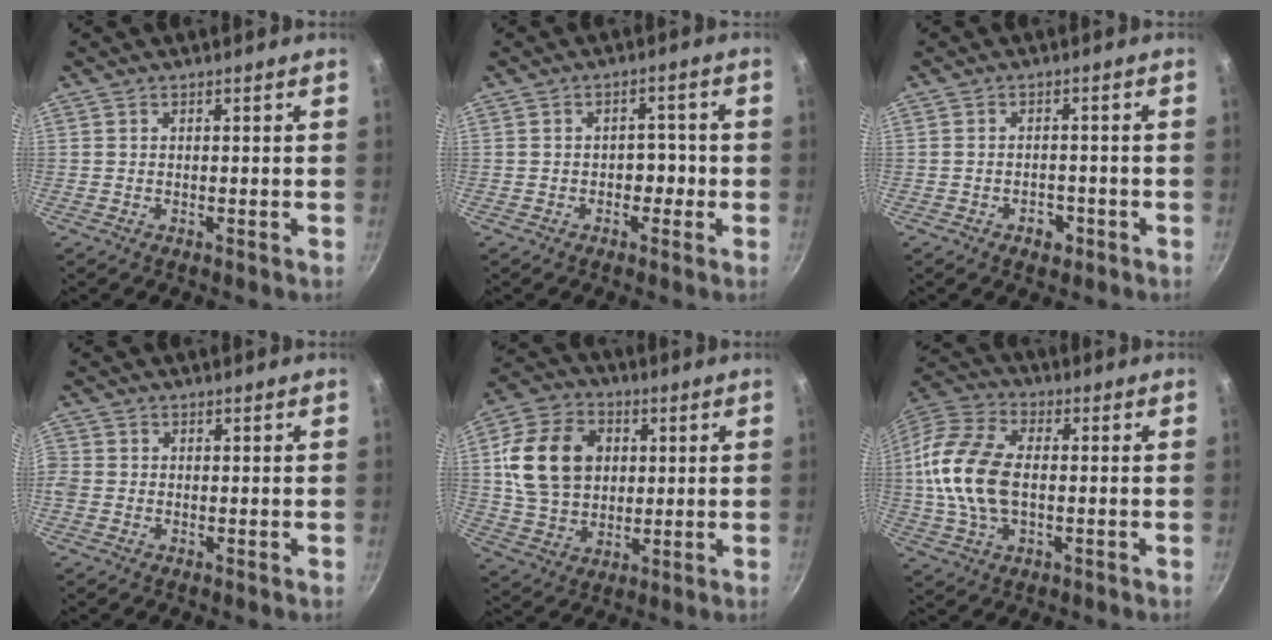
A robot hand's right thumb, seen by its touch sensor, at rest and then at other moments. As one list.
[{"total": 3.2, "force": [-1.0, 2.5, 1.8], "torque": [0.009, 0.018, -0.016]}, {"total": 3.1, "force": [-1.7, 2.1, 1.7], "torque": [-0.013, 0.015, -0.018]}, {"total": 2.8, "force": [-0.8, 2.5, 1.2], "torque": [-0.022, 0.001, -0.020]}, {"total": 16.5, "force": [3.0, 12.9, 9.8], "torque": [-0.155, 0.003, 0.052]}, {"total": 16.0, "force": [-0.5, 9.6, 12.8], "torque": [-0.247, 0.025, -0.023]}]